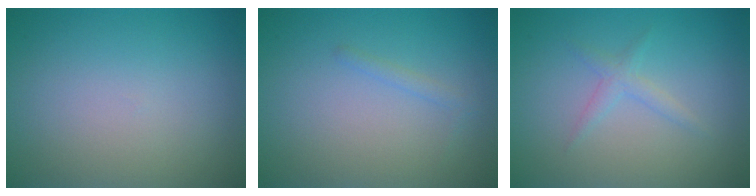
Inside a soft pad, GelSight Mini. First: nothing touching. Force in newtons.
{"total": 0.8, "press": 0.8, "slide": 0.0}
{"total": 1.3, "press": 1.3, "slide": 0.0}